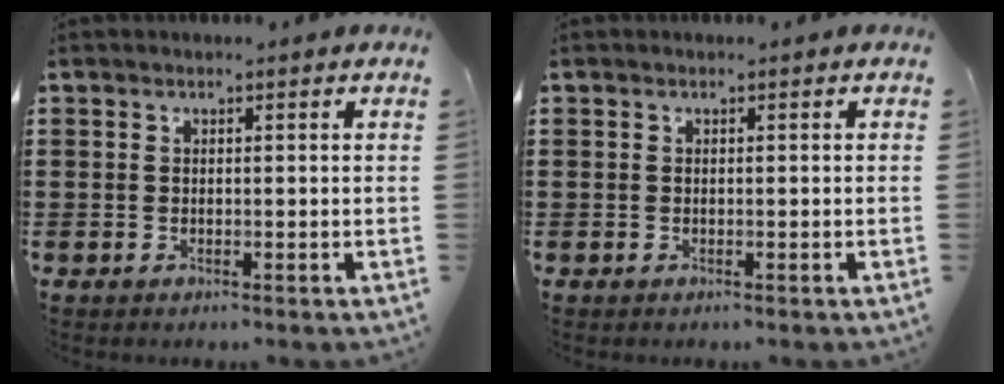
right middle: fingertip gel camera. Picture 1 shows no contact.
{"total": 0.0}